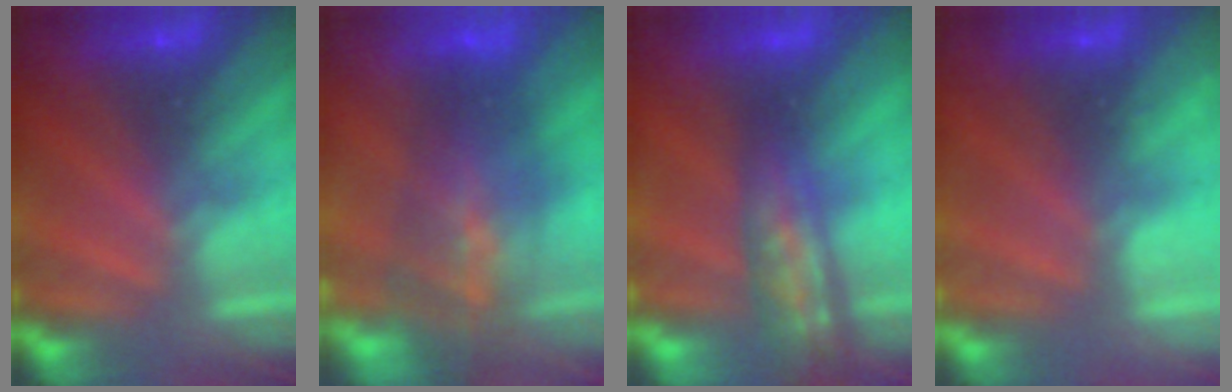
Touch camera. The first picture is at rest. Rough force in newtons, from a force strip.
{"total": 7.8}
{"total": 3.0}
{"total": 2.3}